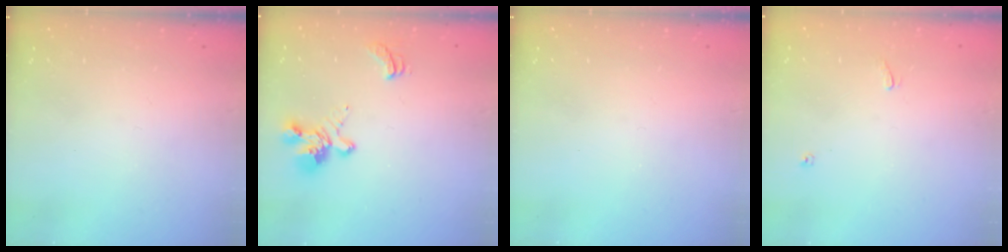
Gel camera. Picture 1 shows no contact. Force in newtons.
{"total": 2.4, "press": 1.6, "slide": 1.8}
{"total": 0.0}
{"total": 4.2, "press": 4.2, "slide": 0.2}